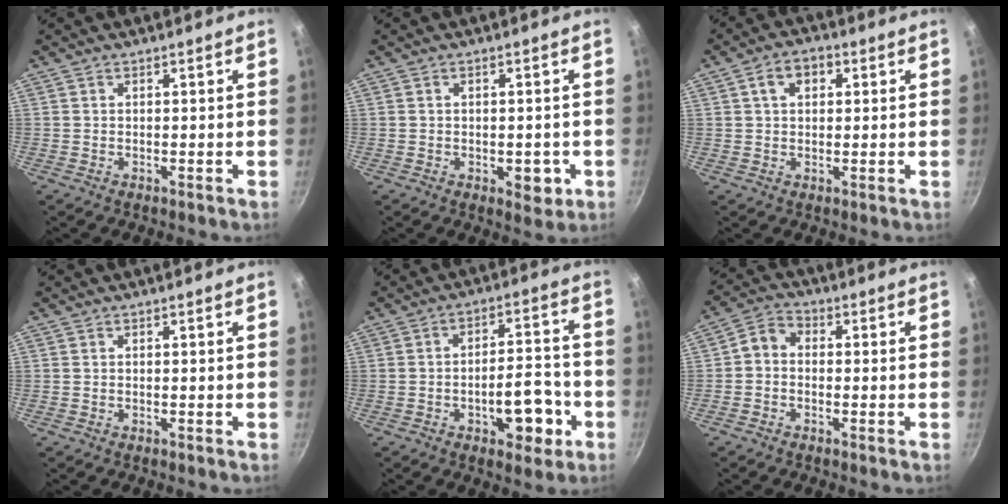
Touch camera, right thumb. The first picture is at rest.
{"total": 4.4, "force": [-1.2, 2.4, 3.5], "torque": [-0.026, 0.003, -0.011]}
{"total": 5.5, "force": [1.7, 3.8, 3.6], "torque": [-0.038, 0.009, 0.023]}
{"total": 0.0}
{"total": 10.6, "force": [-4.0, 5.1, 8.4], "torque": [-0.090, 0.031, -0.050]}
{"total": 4.0, "force": [-0.8, 3.1, 2.3], "torque": [-0.043, 0.019, -0.031]}